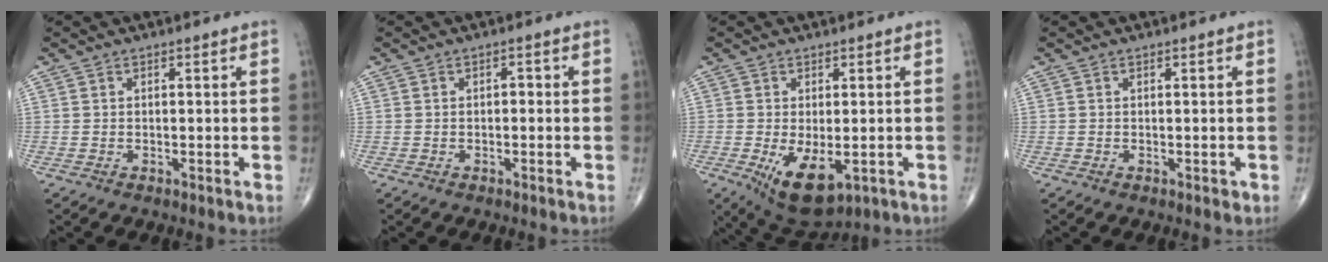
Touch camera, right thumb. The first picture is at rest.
{"total": 1.0, "force": [-0.1, 0.6, 0.8], "torque": [-0.007, 0.006, -0.003]}
{"total": 8.8, "force": [-2.4, 4.3, 7.3], "torque": [-0.116, -0.017, -0.021]}
{"total": 0.6, "force": [-0.1, 0.4, 0.4], "torque": [-0.001, 0.001, -0.002]}